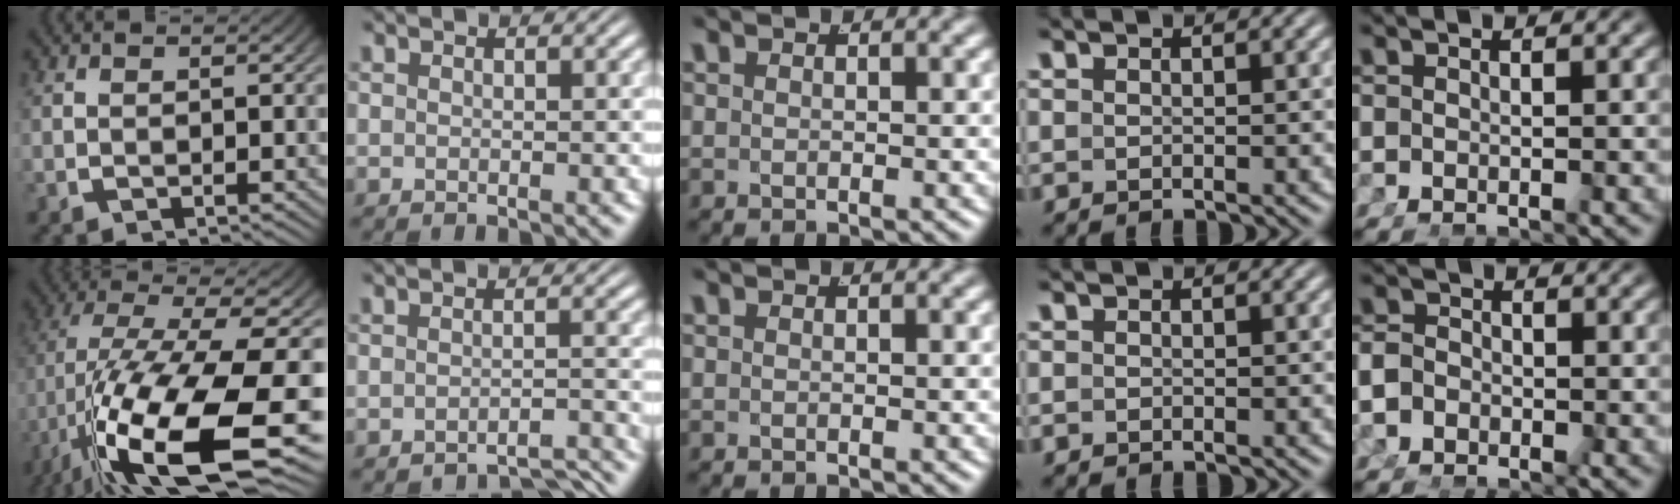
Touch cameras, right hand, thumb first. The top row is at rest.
{"thumb": {"total": 18.2, "force": [-6.2, 8.5, 14.9], "torque": [-0.319, -0.072, -0.047]}, "index": {"total": 3.2, "force": [-3.2, 0.2, 0.5], "torque": [-0.008, -0.007, -0.052]}, "little": {"total": 3.1, "force": [-1.4, 2.6, 0.9], "torque": [-0.023, -0.016, -0.021]}}